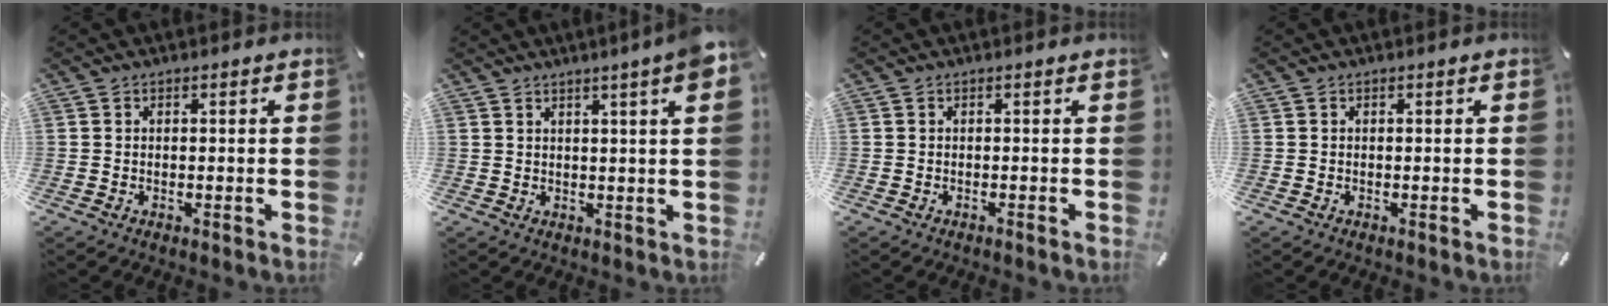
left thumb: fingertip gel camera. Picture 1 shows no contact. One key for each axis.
{"total": 5.1, "fx": 2.9, "fy": 0.1, "fz": 4.1, "tx": -0.068, "ty": -0.011, "tz": 0.046}
{"total": 0.6, "fx": -0.2, "fy": -0.1, "fz": 0.6, "tx": -0.007, "ty": -0.004, "tz": -0.003}
{"total": 0.0}